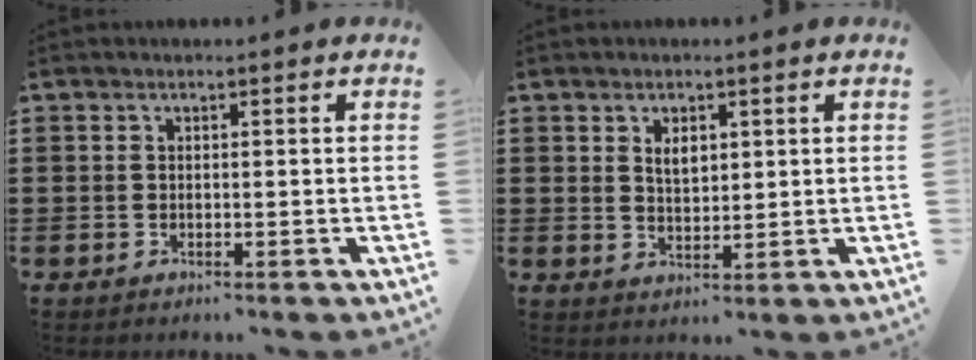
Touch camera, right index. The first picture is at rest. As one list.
[{"total": 2.7, "force": [1.2, 1.4, 1.9], "torque": [-0.035, 0.001, 0.019]}]